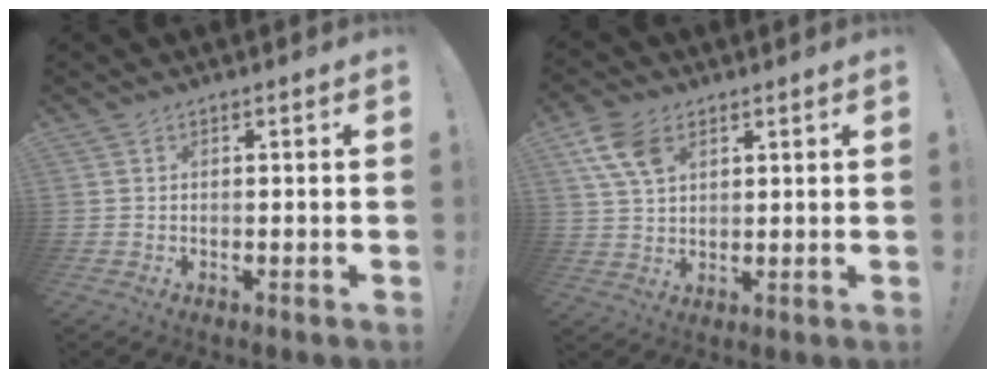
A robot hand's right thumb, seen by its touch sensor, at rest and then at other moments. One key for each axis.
{"total": 9.9, "fx": 4.6, "fy": 6.4, "fz": 6.0, "tx": -0.117, "ty": -0.006, "tz": 0.093}